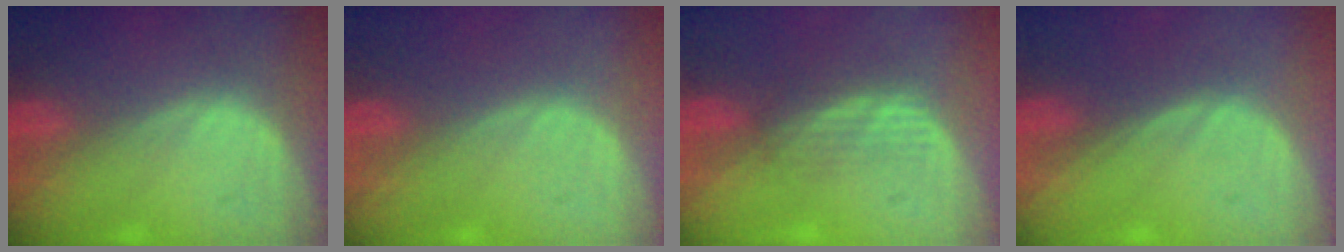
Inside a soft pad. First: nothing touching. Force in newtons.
{"total": 0.0}
{"total": 2.9, "press": 2.6, "slide": 1.2}
{"total": 0.0}